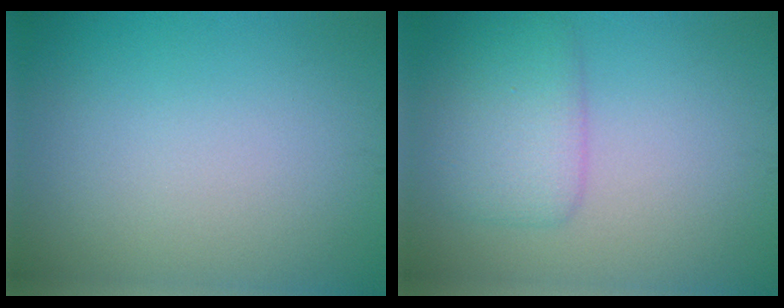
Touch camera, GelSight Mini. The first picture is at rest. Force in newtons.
{"total": 3.7, "press": 3.7, "slide": 0.1}